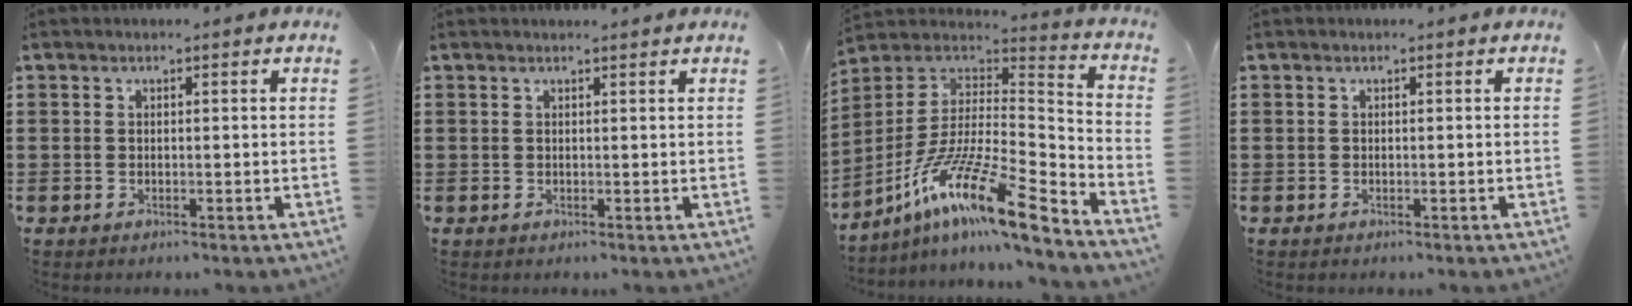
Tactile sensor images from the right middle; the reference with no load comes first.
{"total": 0.6, "force": [0.6, 0.0, 0.0], "torque": [-0.002, -0.003, 0.012]}
{"total": 14.8, "force": [-9.2, 2.7, 11.3], "torque": [-0.224, -0.006, -0.174]}
{"total": 0.0}